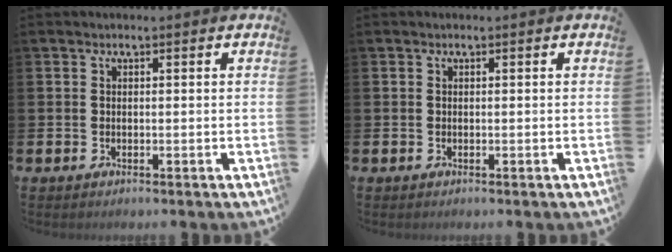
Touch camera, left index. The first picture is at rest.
{"total": 0.0}